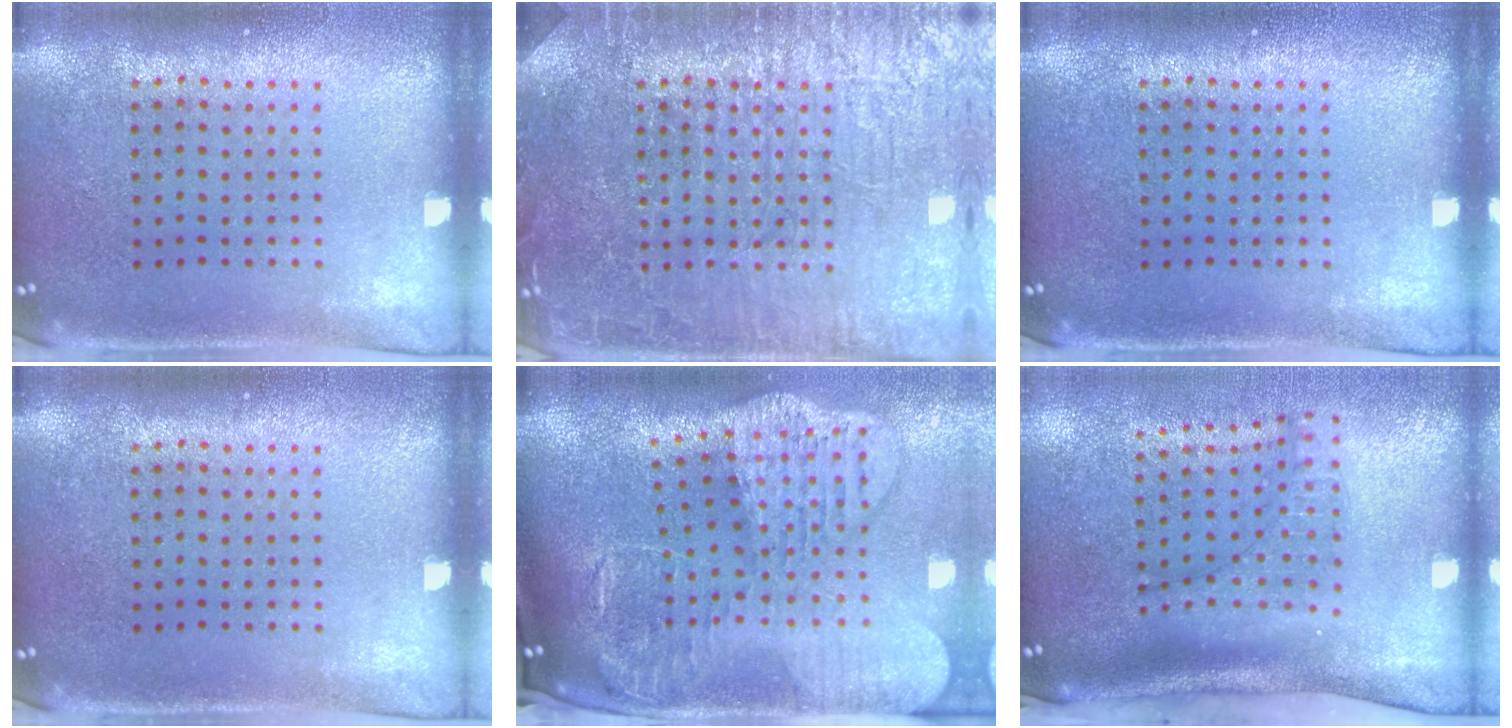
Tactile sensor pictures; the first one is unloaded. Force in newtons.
{"total": 7.1, "press": 7.1, "slide": 0.9}
{"total": 0.0}
{"total": 0.0}
{"total": 4.3, "press": 3.3, "slide": 2.8}
{"total": 2.2, "press": 1.5, "slide": 1.6}